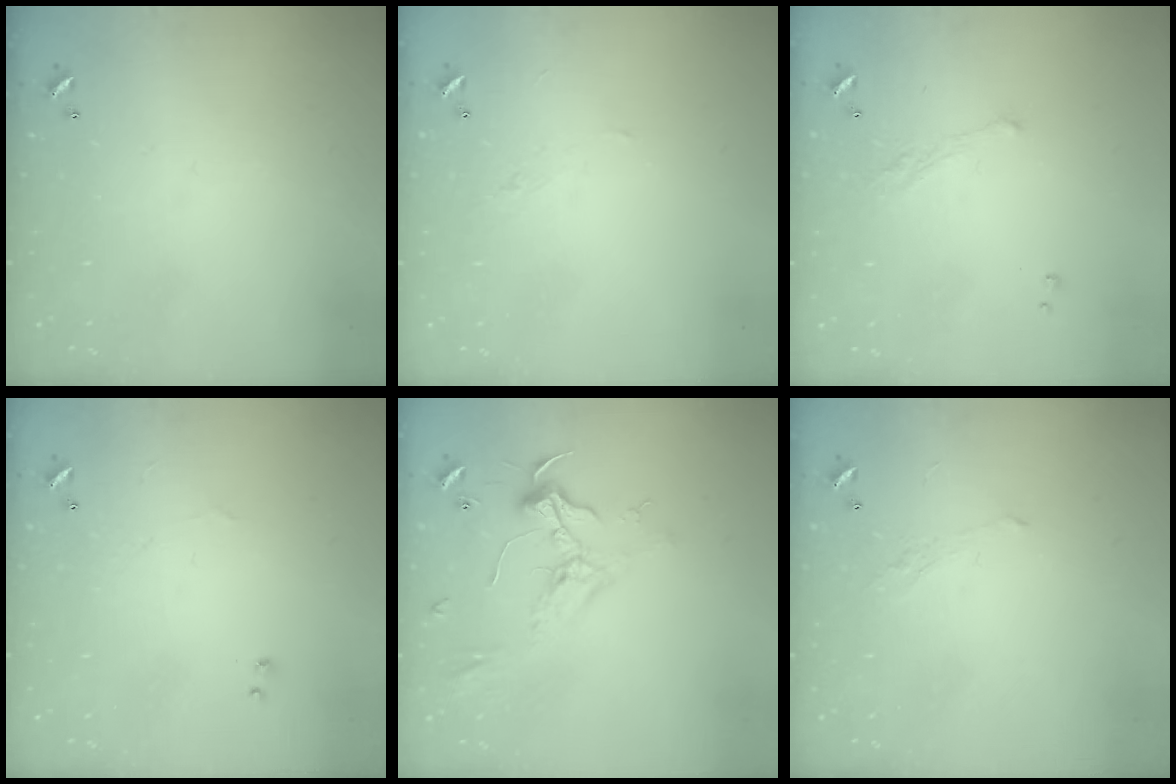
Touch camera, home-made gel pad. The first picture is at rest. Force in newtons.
{"total": 2.0, "press": 1.9, "slide": 0.5}
{"total": 1.9, "press": 1.7, "slide": 0.8}
{"total": 1.0, "press": 0.5, "slide": 0.8}
{"total": 2.4, "press": 2.3, "slide": 0.9}
{"total": 1.1, "press": 0.8, "slide": 0.7}